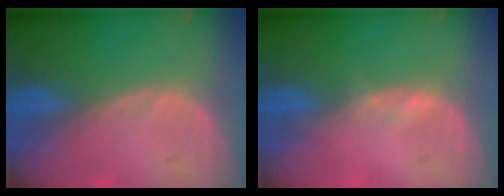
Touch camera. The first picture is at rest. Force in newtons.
{"total": 0.6, "press": 0.5, "slide": 0.4}